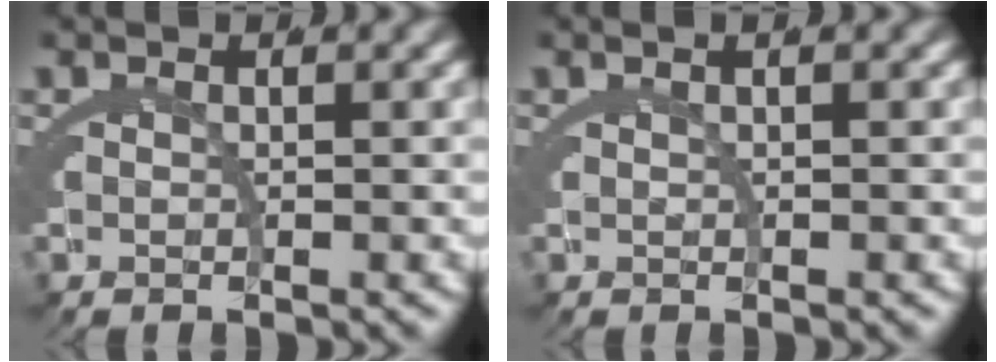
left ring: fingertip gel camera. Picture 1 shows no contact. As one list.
[{"total": 0.9, "force": [0.5, -0.2, 0.7], "torque": [-0.007, 0.006, 0.008]}]